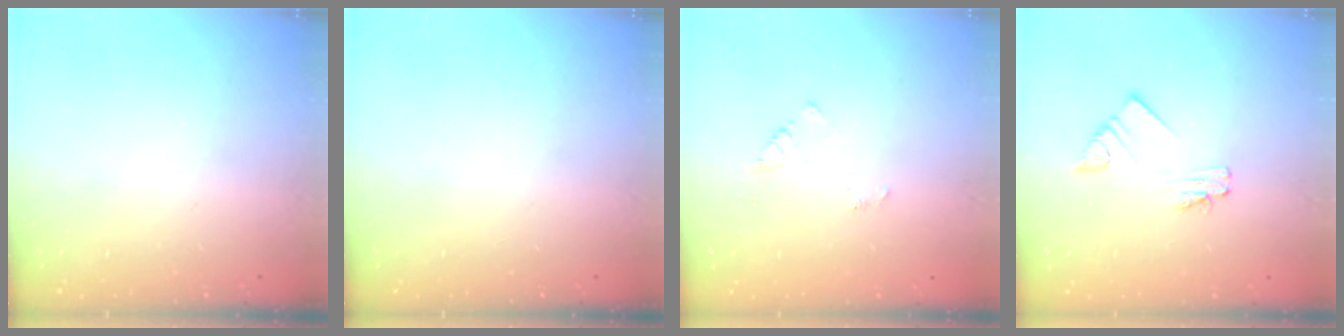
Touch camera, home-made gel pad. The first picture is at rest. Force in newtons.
{"total": 0.0}
{"total": 2.9, "press": 2.9, "slide": 0.3}
{"total": 1.9, "press": 1.9, "slide": 0.1}